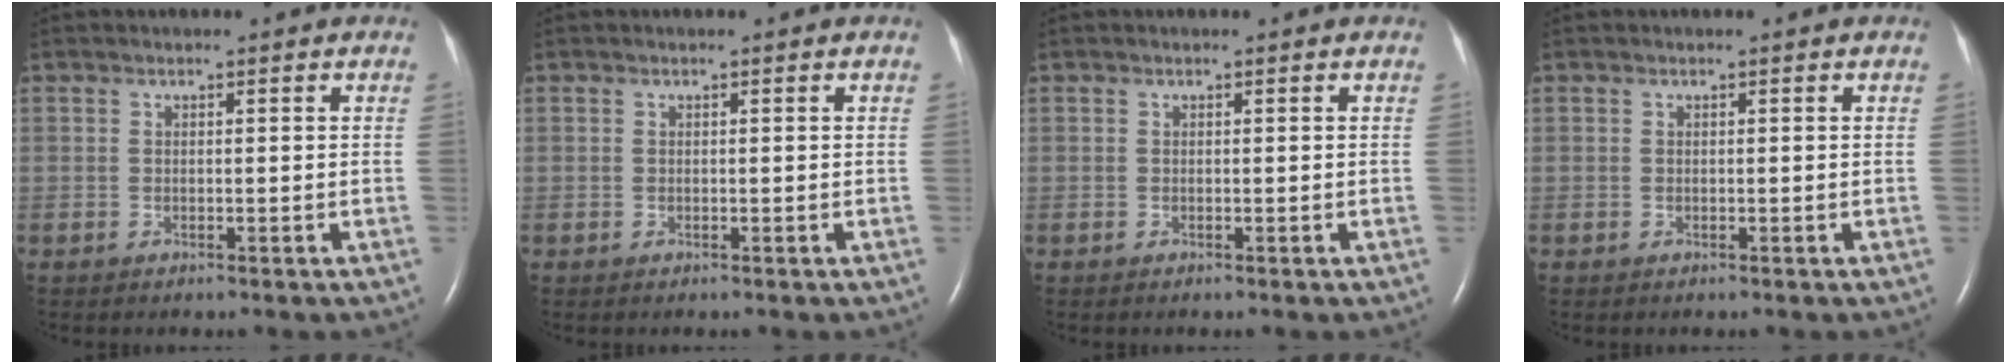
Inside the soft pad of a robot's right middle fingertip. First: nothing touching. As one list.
[{"total": 0.0}, {"total": 0.0}, {"total": 0.0}]